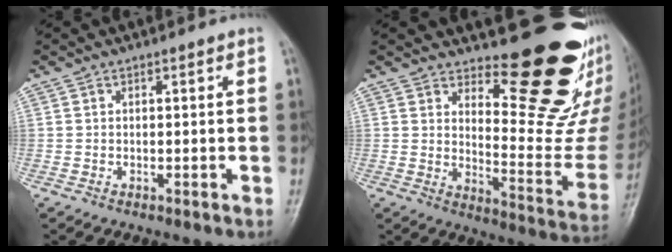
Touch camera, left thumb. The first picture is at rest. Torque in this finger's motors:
{"motor_torque": [0.71, 0.44, 1.34, -1.43, 0.16]}